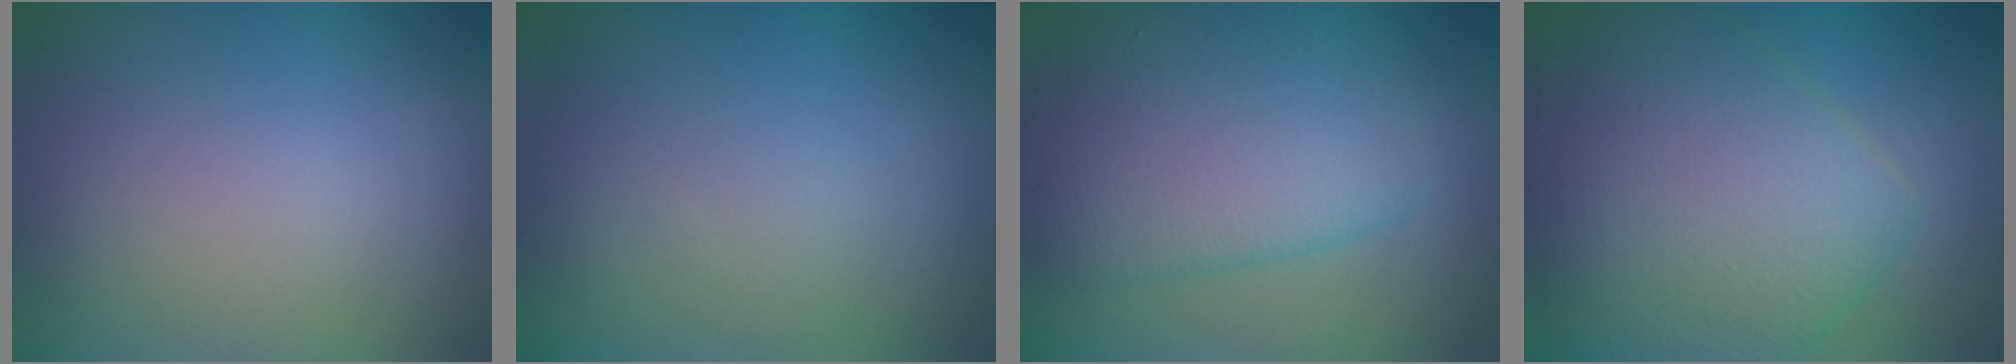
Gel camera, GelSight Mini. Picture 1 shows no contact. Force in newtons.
{"total": 0.0}
{"total": 6.3, "press": 6.3, "slide": 0.2}
{"total": 9.7, "press": 9.7, "slide": 0.4}